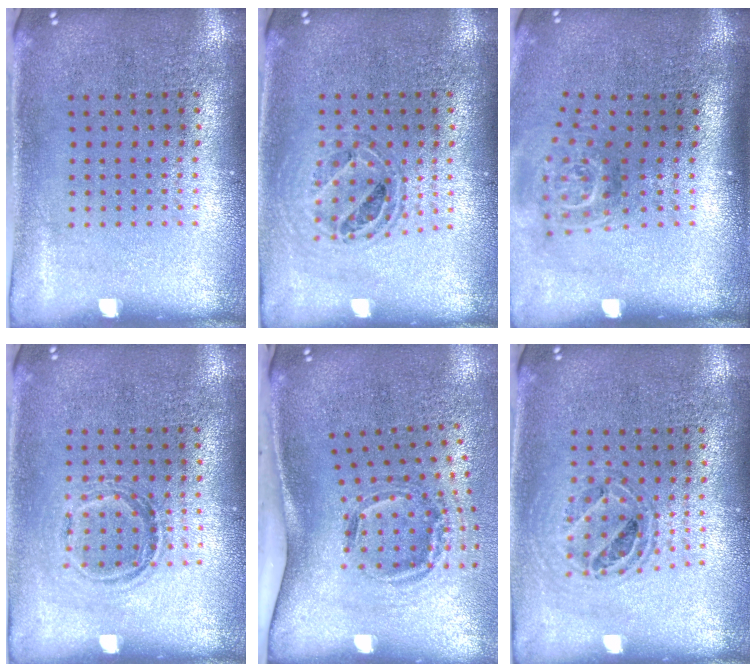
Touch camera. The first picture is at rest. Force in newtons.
{"total": 0.8, "press": 0.8, "slide": 0.1}
{"total": 1.8, "press": 1.2, "slide": 1.3}
{"total": 1.1, "press": 0.9, "slide": 0.6}
{"total": 2.1, "press": 1.3, "slide": 1.6}
{"total": 0.8, "press": 0.8, "slide": 0.1}